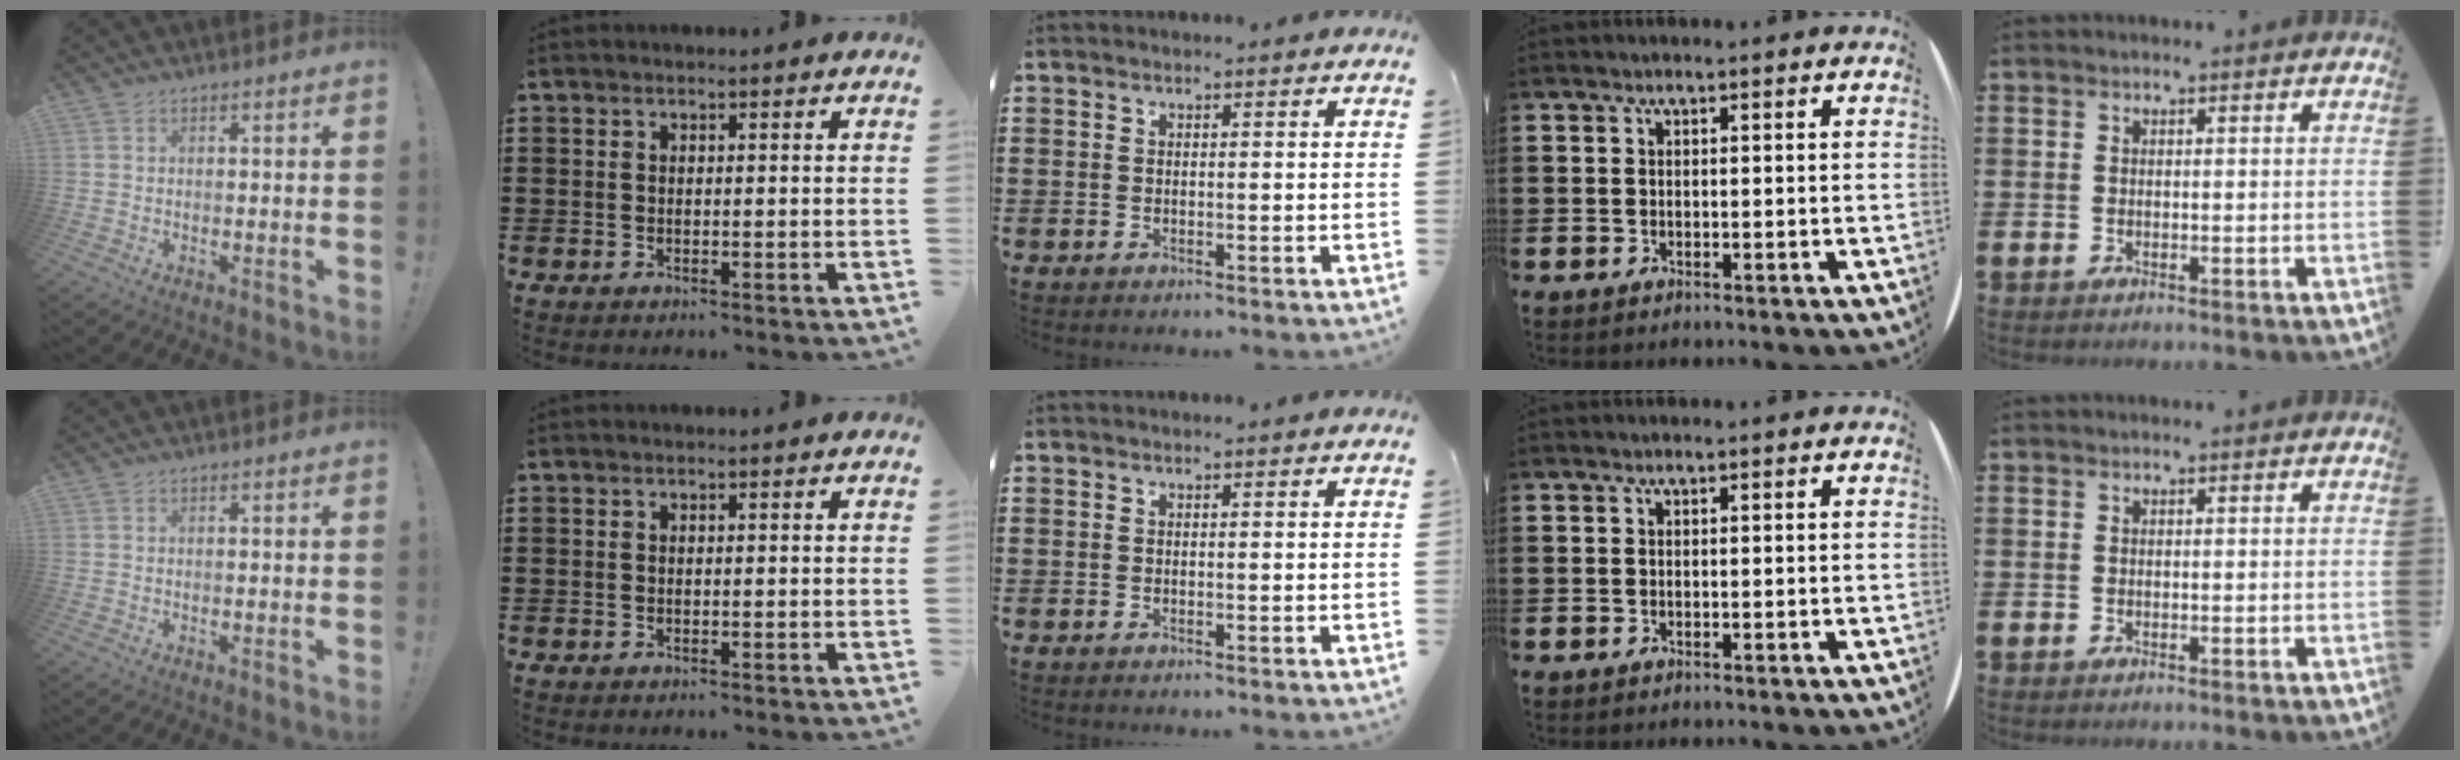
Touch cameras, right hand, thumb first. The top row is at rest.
{}